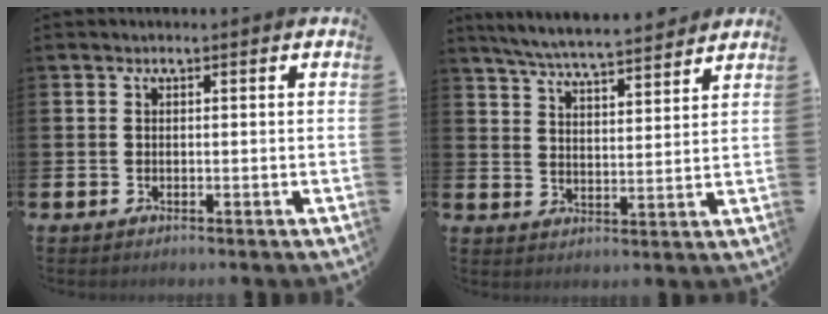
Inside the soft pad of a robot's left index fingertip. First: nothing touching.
{"total": 6.2, "force": [6.0, 0.1, 1.5], "torque": [-0.053, -0.036, 0.106]}